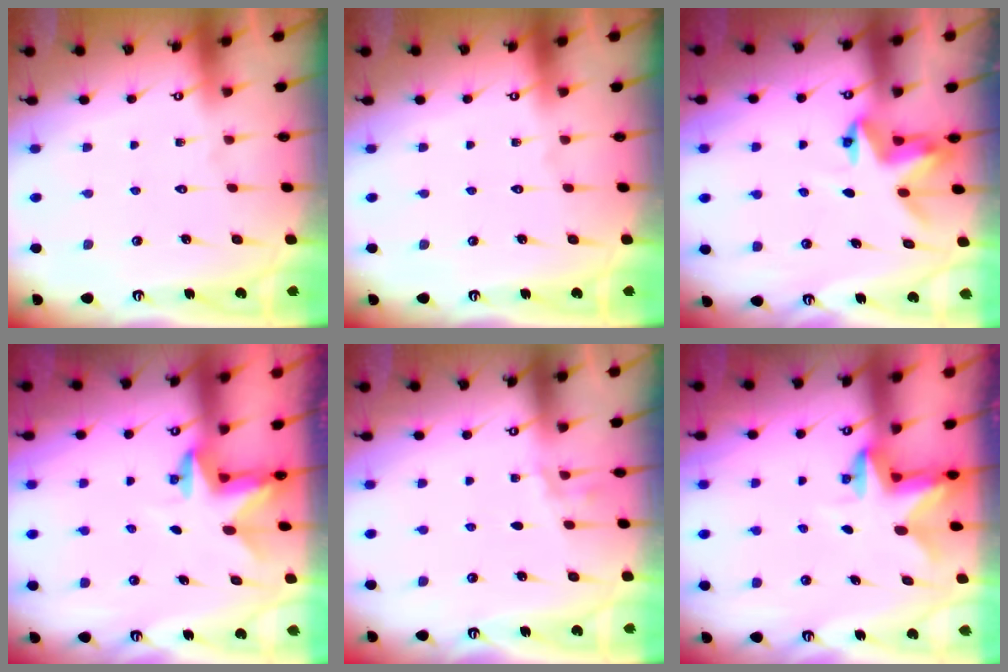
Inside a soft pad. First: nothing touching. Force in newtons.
{"total": 0.0}
{"total": 4.0, "press": 3.9, "slide": 0.5}
{"total": 2.4, "press": 2.4, "slide": 0.4}
{"total": 2.5, "press": 1.7, "slide": 1.8}
{"total": 2.6, "press": 2.5, "slide": 0.5}